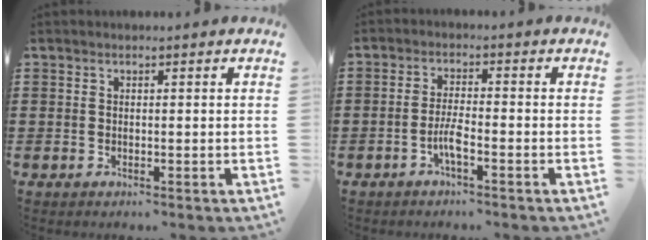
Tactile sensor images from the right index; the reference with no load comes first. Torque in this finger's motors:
{"motor_torque": [1.89, 0.25, 0.66, 0.10]}